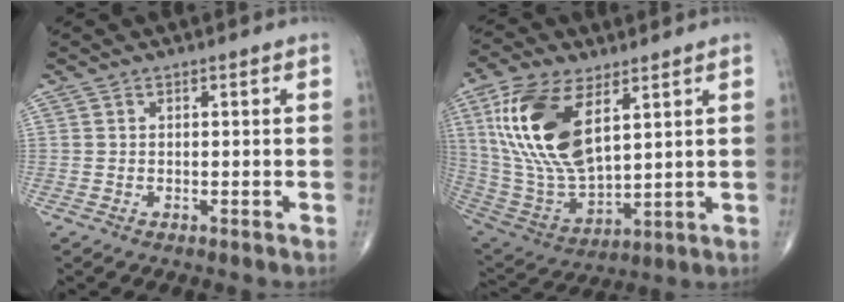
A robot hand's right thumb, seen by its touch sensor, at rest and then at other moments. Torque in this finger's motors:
{"motor_torque": [-0.95, 2.08, 1.79, 0.99, 0.58]}